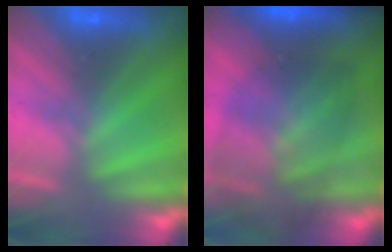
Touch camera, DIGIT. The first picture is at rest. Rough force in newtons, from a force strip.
{"total": 11.1}